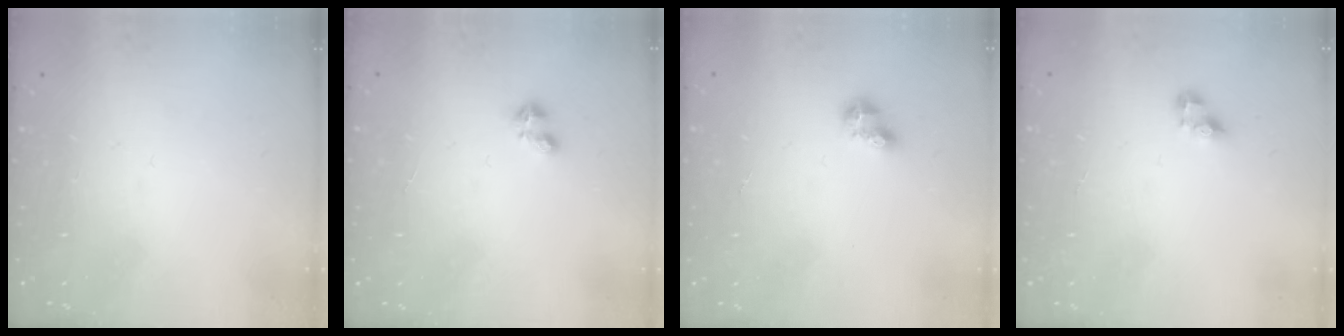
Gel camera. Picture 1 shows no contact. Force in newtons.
{"total": 2.2, "press": 2.2, "slide": 0.4}
{"total": 4.0, "press": 3.9, "slide": 0.5}
{"total": 3.4, "press": 3.4, "slide": 0.4}